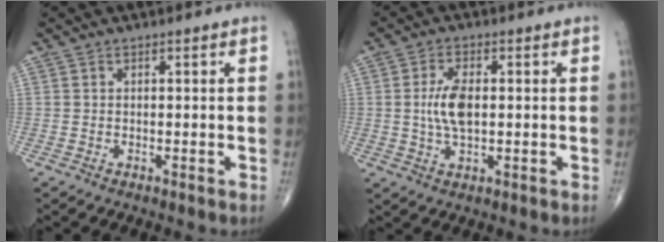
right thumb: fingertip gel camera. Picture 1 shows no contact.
{"total": 6.5, "force": [0.3, 3.1, 5.7], "torque": [-0.115, 0.000, 0.003]}